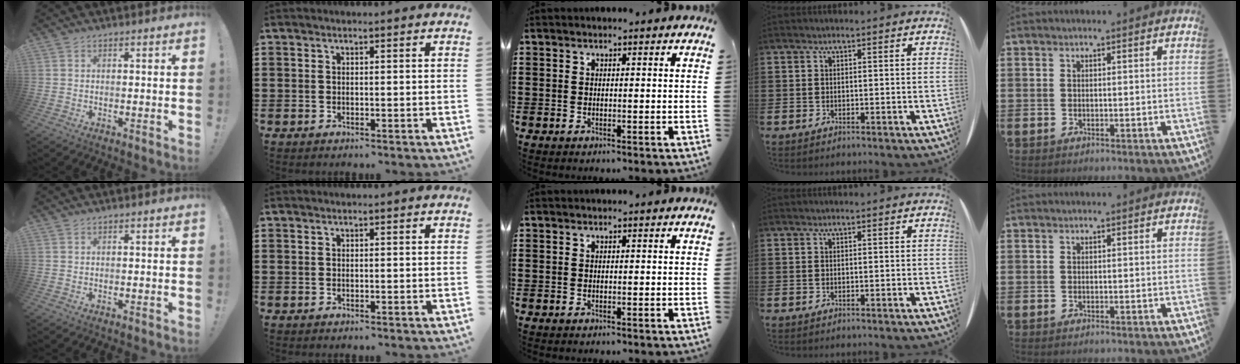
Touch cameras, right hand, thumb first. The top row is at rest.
{}